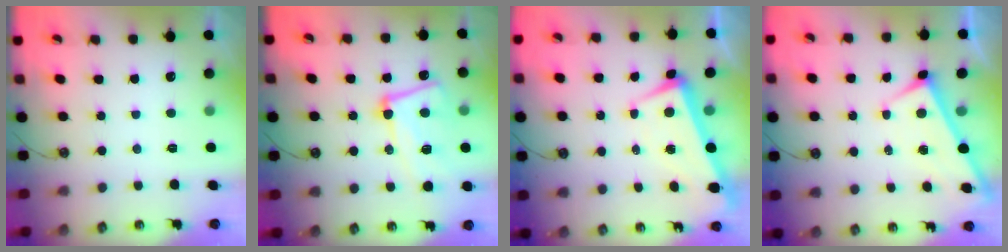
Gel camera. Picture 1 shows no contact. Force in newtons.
{"total": 14.7, "press": 14.5, "slide": 2.0}
{"total": 0.9, "press": 0.0, "slide": 0.9}
{"total": 1.3, "press": 1.3, "slide": 0.5}